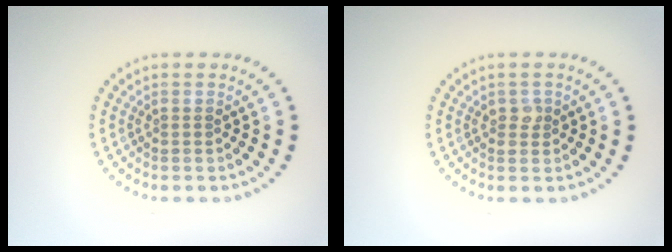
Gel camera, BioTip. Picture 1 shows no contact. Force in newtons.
{"total": 1.1, "press": 1.1, "slide": 0.2}